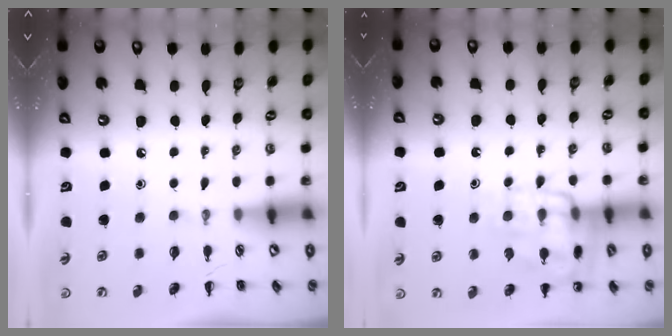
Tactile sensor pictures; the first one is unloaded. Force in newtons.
{"total": 13.6, "press": 13.6, "slide": 0.9}